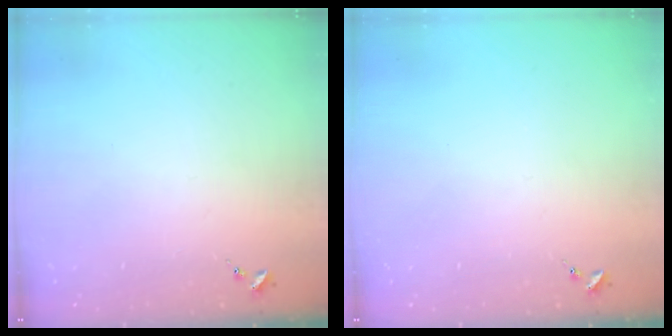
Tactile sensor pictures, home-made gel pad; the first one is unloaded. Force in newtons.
{"total": 0.0}